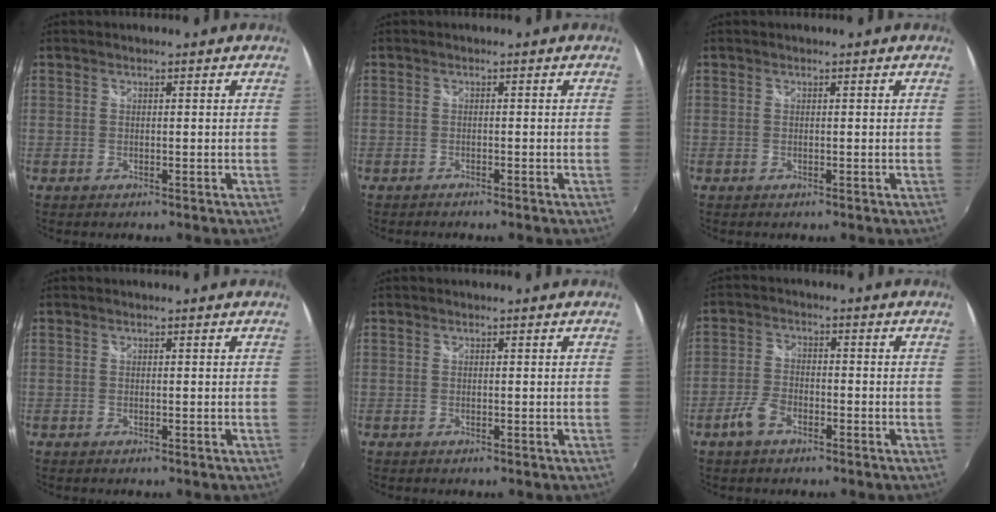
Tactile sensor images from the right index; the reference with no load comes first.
{"total": 1.2, "force": [-1.1, 0.2, 0.4], "torque": [-0.014, -0.006, -0.020]}
{"total": 0.0}
{"total": 0.0}
{"total": 0.0}
{"total": 5.0, "force": [-3.0, 2.6, 3.2], "torque": [-0.077, 0.001, -0.056]}